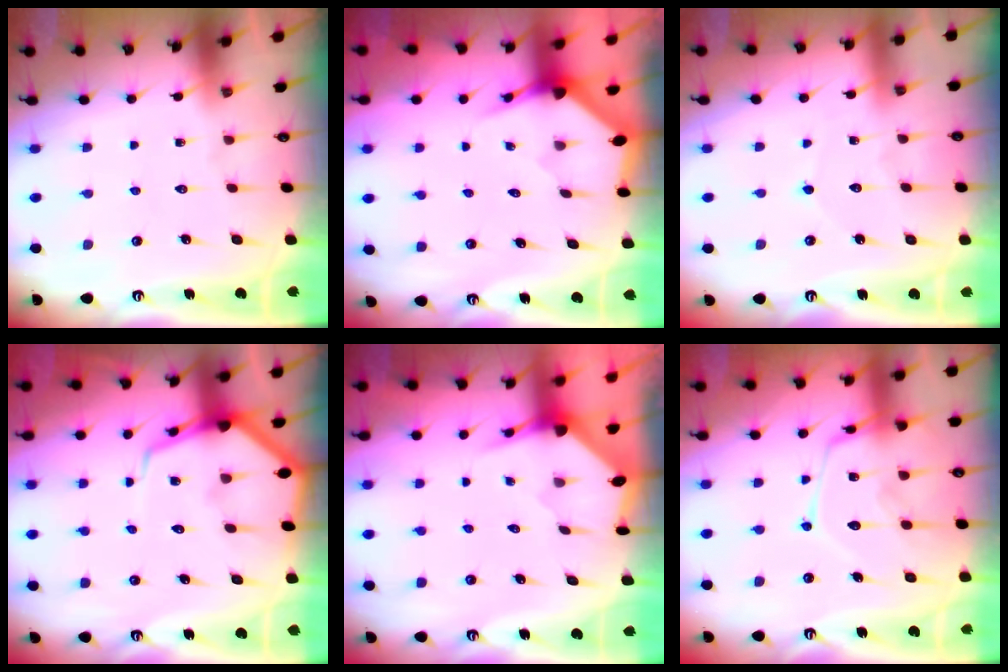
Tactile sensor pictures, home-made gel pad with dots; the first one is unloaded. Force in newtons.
{"total": 3.3, "press": 3.3, "slide": 0.2}
{"total": 2.7, "press": 2.6, "slide": 0.3}
{"total": 8.1, "press": 8.1, "slide": 0.9}
{"total": 3.5, "press": 3.4, "slide": 0.3}
{"total": 17.4, "press": 17.3, "slide": 1.3}